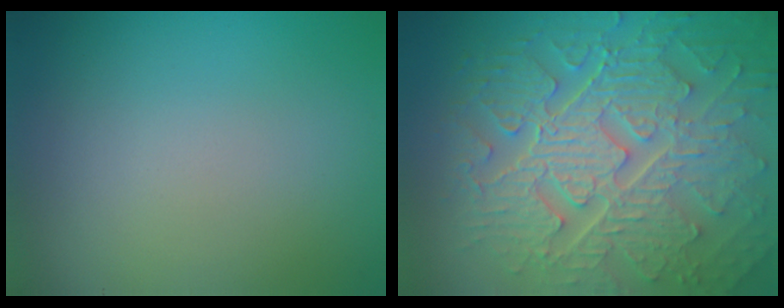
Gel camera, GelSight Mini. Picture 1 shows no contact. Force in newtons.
{"total": 10.6, "press": 7.0, "slide": 7.9}